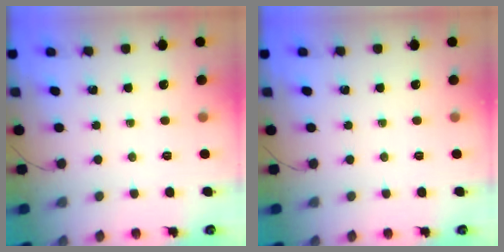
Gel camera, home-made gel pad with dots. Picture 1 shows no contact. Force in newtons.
{"total": 0.0}